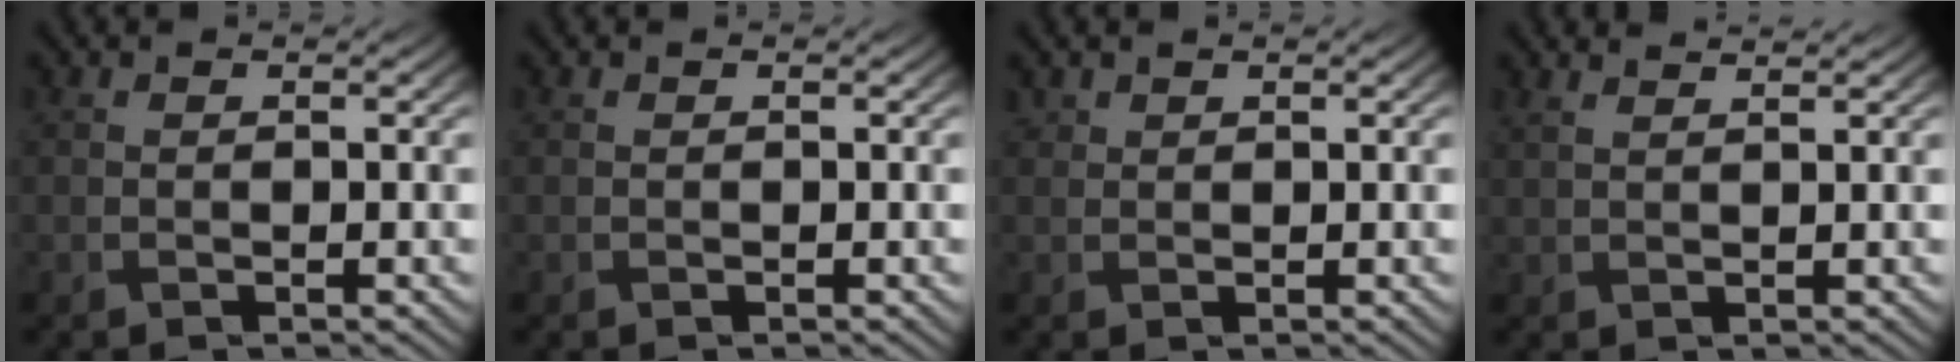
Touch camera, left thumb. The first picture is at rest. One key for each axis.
{"total": 0.0}
{"total": 1.0, "fx": 0.9, "fy": 0.4, "fz": 0.2, "tx": -0.006, "ty": 0.001, "tz": 0.023}
{"total": 2.6, "fx": 2.2, "fy": 0.5, "fz": 1.3, "tx": -0.022, "ty": 0.002, "tz": 0.030}